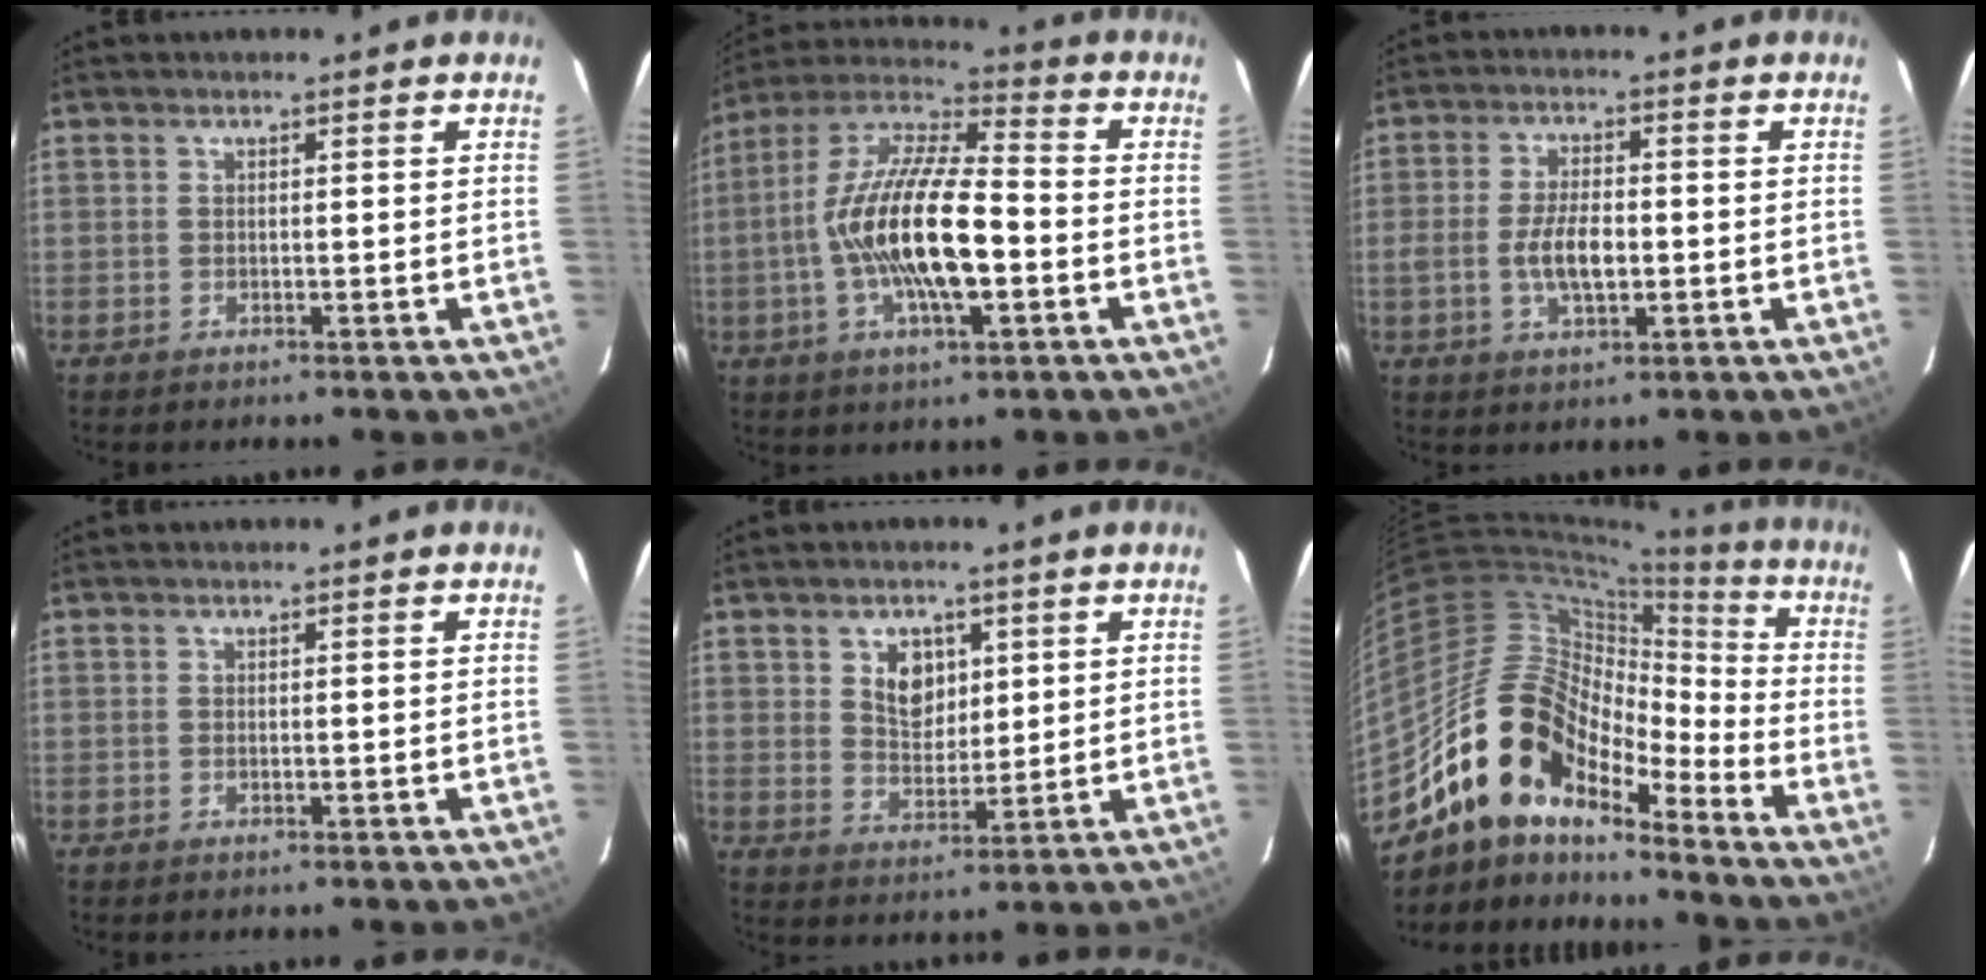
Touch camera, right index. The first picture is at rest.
{"total": 18.1, "force": [-3.2, 5.5, 17.0], "torque": [-0.324, 0.000, -0.065]}
{"total": 6.9, "force": [-1.3, 3.0, 6.1], "torque": [-0.121, 0.000, -0.021]}
{"total": 0.0}
{"total": 6.4, "force": [2.4, 4.6, 3.7], "torque": [-0.055, 0.004, 0.049]}
{"total": 17.1, "force": [-12.7, 8.1, 8.2], "torque": [-0.152, 0.010, -0.240]}